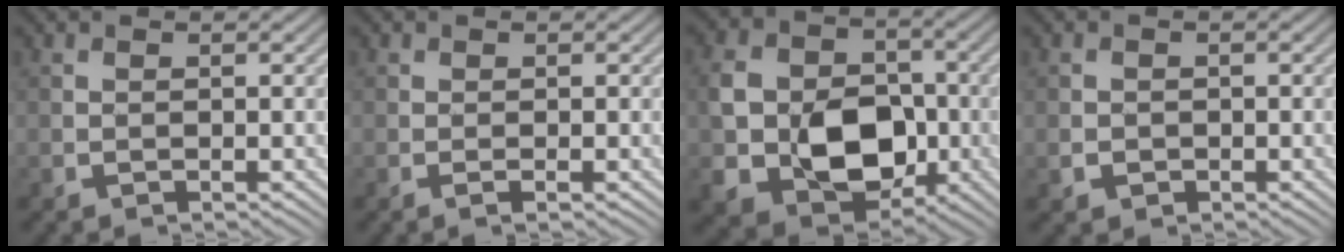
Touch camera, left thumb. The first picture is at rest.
{"total": 0.6, "force": [-0.2, 0.2, 0.5], "torque": [-0.014, -0.003, -0.005]}
{"total": 11.5, "force": [-2.3, 8.8, 7.1], "torque": [-0.151, -0.020, -0.045]}
{"total": 1.4, "force": [-0.4, 1.3, 0.4], "torque": [-0.003, -0.006, -0.010]}